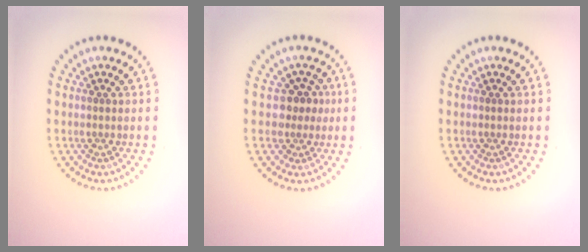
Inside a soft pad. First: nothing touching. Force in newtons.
{"total": 2.3, "press": 1.8, "slide": 1.4}
{"total": 0.0}